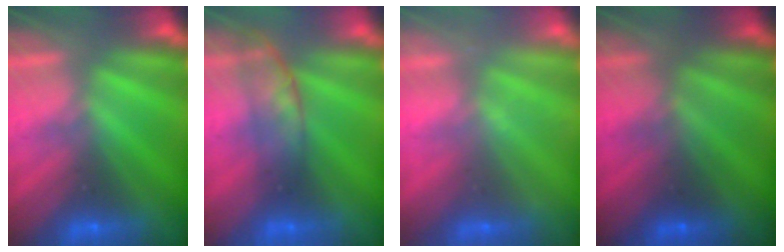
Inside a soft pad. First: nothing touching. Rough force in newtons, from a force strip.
{"total": 2.7}
{"total": 2.2}
{"total": 2.0}